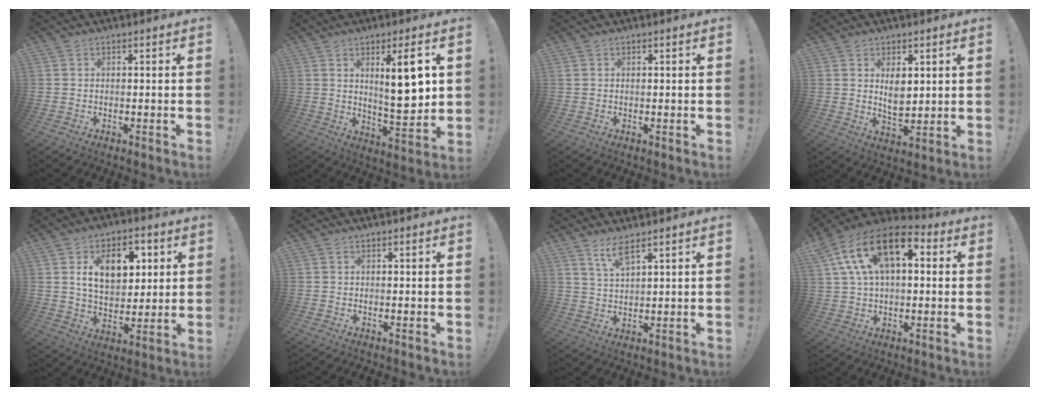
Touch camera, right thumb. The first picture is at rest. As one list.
[{"total": 12.6, "force": [3.6, 2.9, 11.7], "torque": [-0.160, -0.018, 0.052]}, {"total": 0.0}, {"total": 6.4, "force": [2.5, 4.2, 4.2], "torque": [-0.054, -0.019, 0.044]}, {"total": 14.3, "force": [5.0, 9.7, 9.1], "torque": [-0.128, -0.007, 0.093]}, {"total": 0.0}, {"total": 5.6, "force": [4.1, 0.9, 3.8], "torque": [-0.075, -0.015, 0.071]}, {"total": 17.8, "force": [6.6, 10.6, 12.7], "torque": [-0.230, -0.005, 0.117]}]